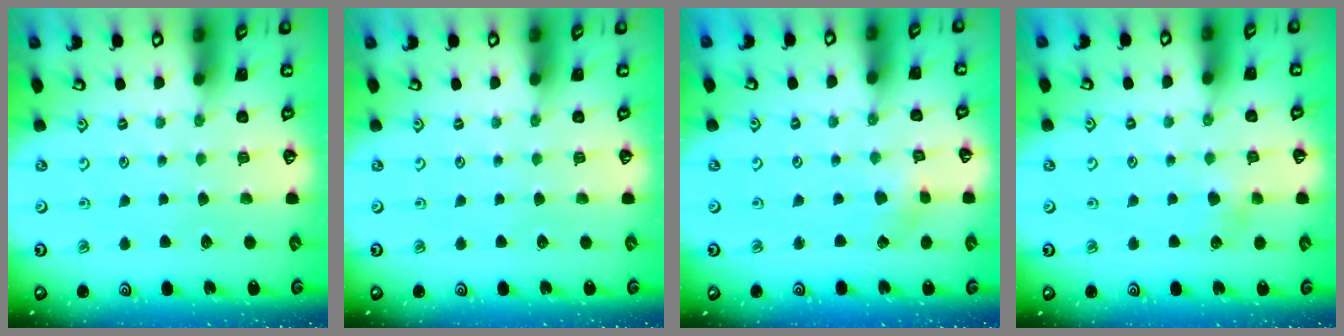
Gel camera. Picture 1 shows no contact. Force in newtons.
{"total": 0.0}
{"total": 2.4, "press": 2.4, "slide": 0.3}
{"total": 3.3, "press": 3.3, "slide": 0.4}